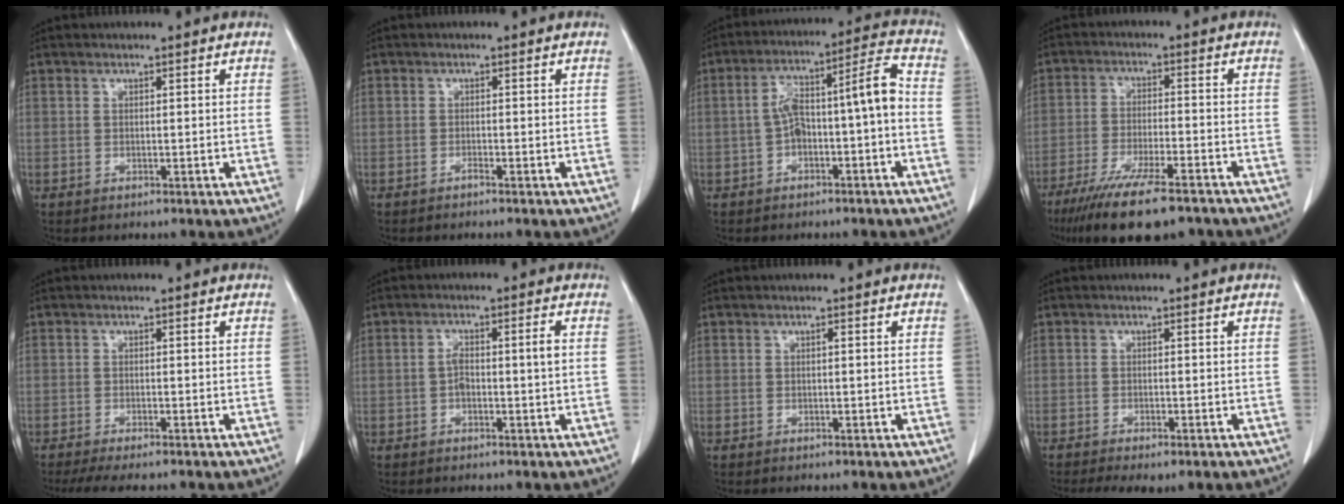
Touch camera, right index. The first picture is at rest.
{"total": 0.6, "force": [-0.5, -0.2, 0.2], "torque": [-0.008, -0.002, -0.010]}
{"total": 9.7, "force": [-1.5, 1.8, 9.4], "torque": [-0.161, 0.046, -0.021]}
{"total": 15.7, "force": [-12.0, 3.0, 9.7], "torque": [-0.165, -0.033, -0.194]}
{"total": 6.6, "force": [-5.6, 0.7, 3.5], "torque": [-0.047, -0.015, -0.086]}
{"total": 3.8, "force": [-0.3, 0.6, 3.7], "torque": [-0.074, 0.012, -0.006]}
{"total": 0.0}
{"total": 6.0, "force": [-4.4, 1.8, 3.6], "torque": [-0.054, -0.013, -0.064]}